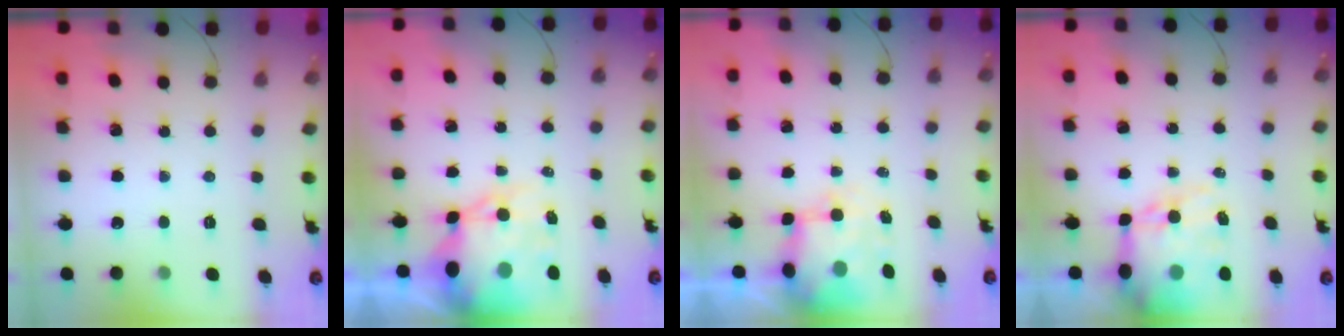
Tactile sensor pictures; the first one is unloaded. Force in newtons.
{"total": 13.6, "press": 13.2, "slide": 3.5}
{"total": 8.1, "press": 8.0, "slide": 1.4}
{"total": 15.8, "press": 15.4, "slide": 3.5}